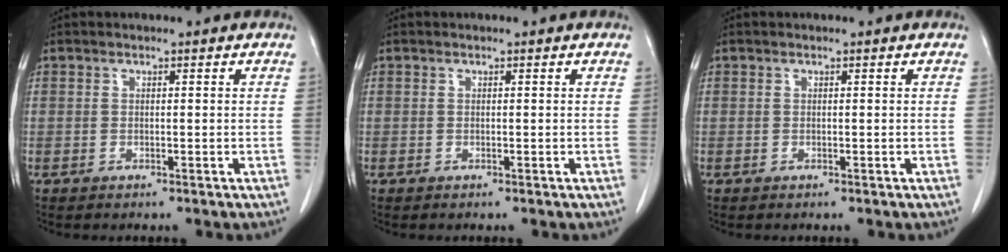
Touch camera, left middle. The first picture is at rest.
{"total": 0.0}
{"total": 0.0}